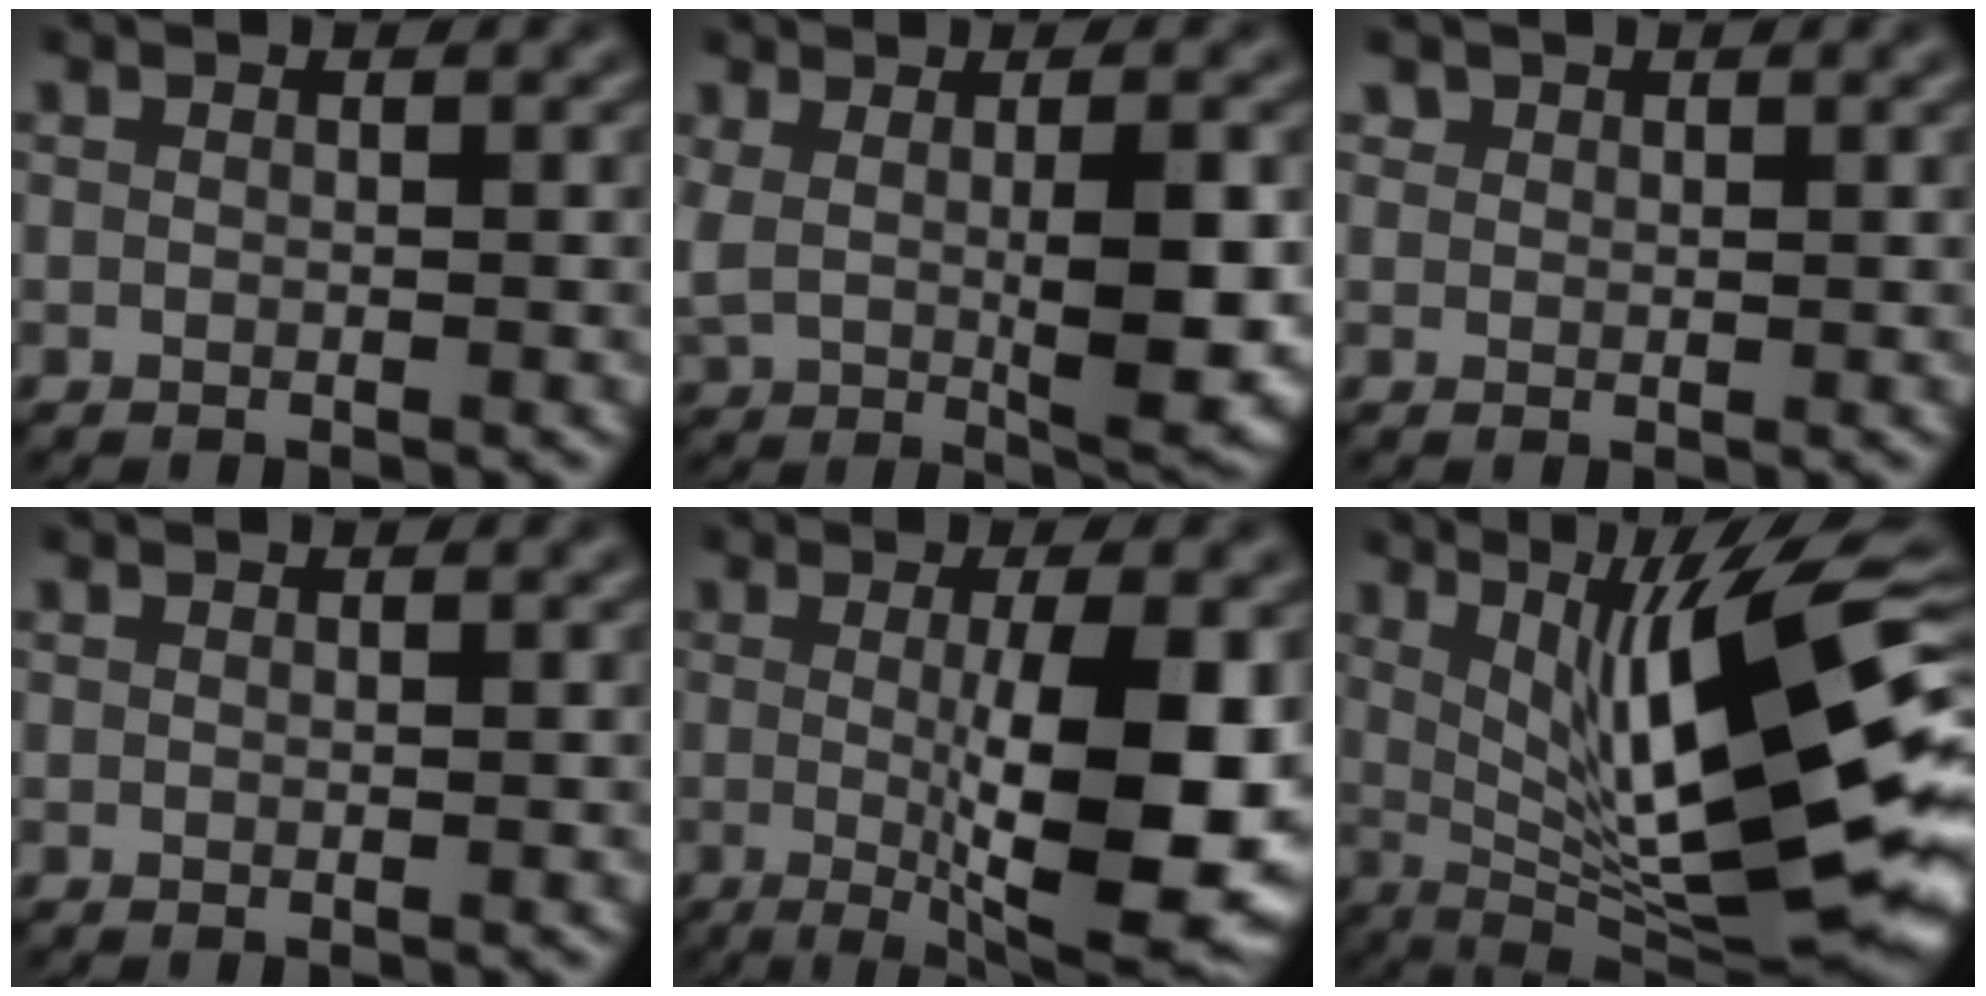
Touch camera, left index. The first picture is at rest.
{"total": 7.2, "force": [0.5, 2.4, 6.7], "torque": [-0.122, -0.012, 0.018]}
{"total": 0.8, "force": [0.7, 0.4, 0.0], "torque": [-0.003, -0.001, 0.015]}
{"total": 0.0}
{"total": 11.8, "force": [-0.7, 2.9, 11.4], "torque": [-0.154, -0.016, -0.004]}
{"total": 15.8, "force": [3.0, 3.9, 15.1], "torque": [-0.228, -0.004, 0.057]}